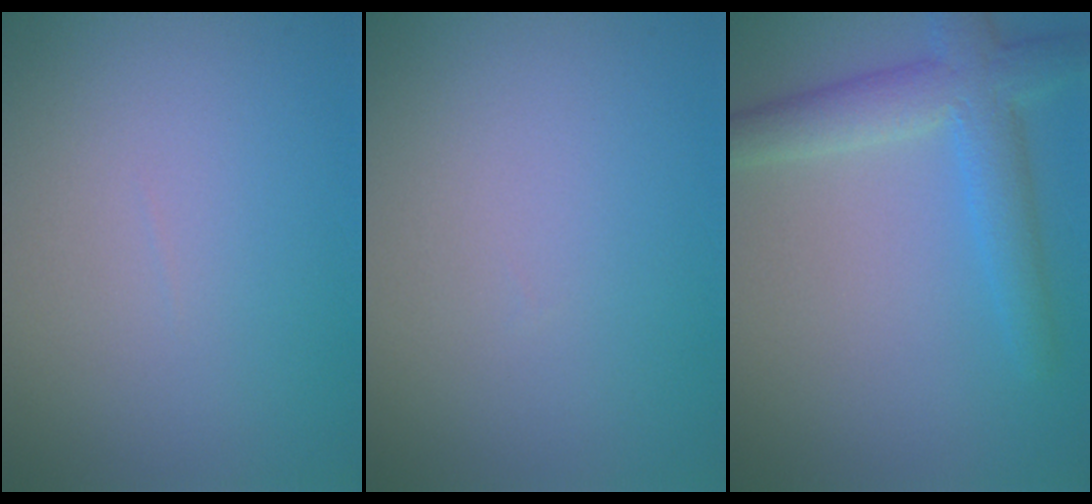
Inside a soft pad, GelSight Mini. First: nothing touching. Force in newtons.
{"total": 0.0}
{"total": 4.8, "press": 4.8, "slide": 0.2}